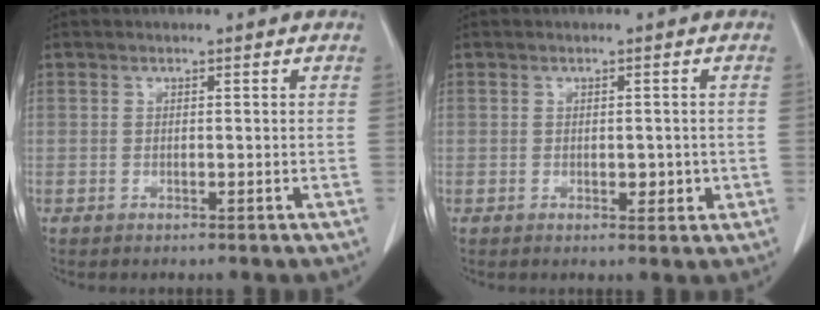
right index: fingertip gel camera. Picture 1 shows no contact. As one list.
[{"total": 2.0, "force": [-0.3, 1.2, 1.6], "torque": [-0.018, 0.001, 0.002]}]